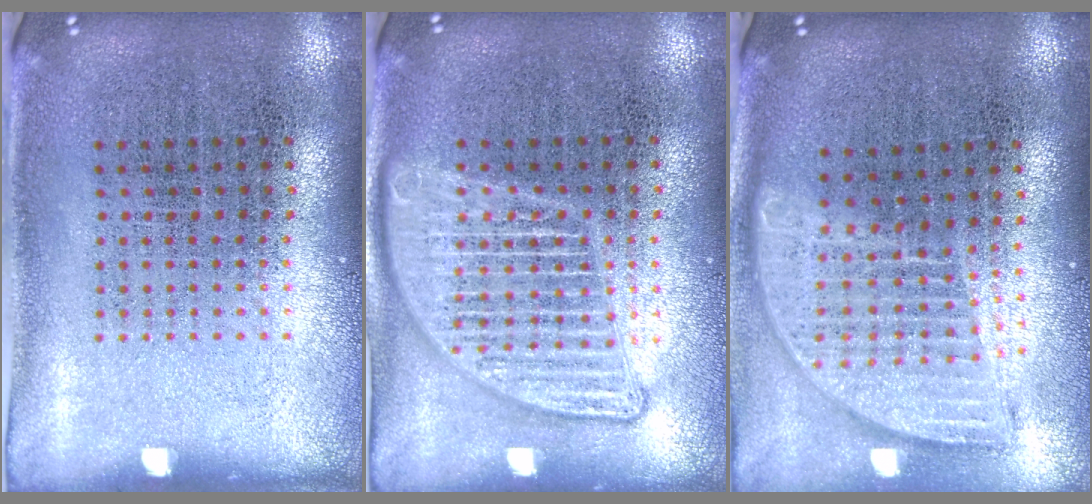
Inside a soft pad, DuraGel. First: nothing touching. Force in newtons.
{"total": 2.8, "press": 2.8, "slide": 0.3}
{"total": 1.8, "press": 1.5, "slide": 1.0}